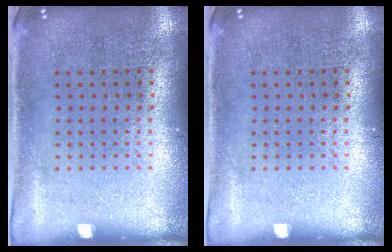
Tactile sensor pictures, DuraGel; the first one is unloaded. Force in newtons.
{"total": 0.0}